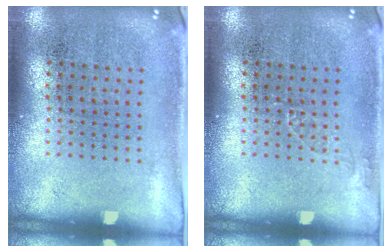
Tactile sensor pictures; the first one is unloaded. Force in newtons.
{"total": 0.7, "press": 0.7, "slide": 0.1}